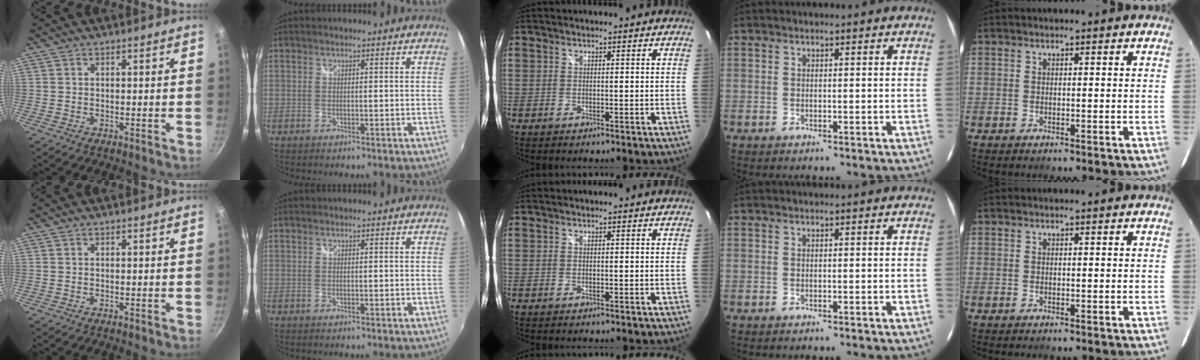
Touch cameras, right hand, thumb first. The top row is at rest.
{}